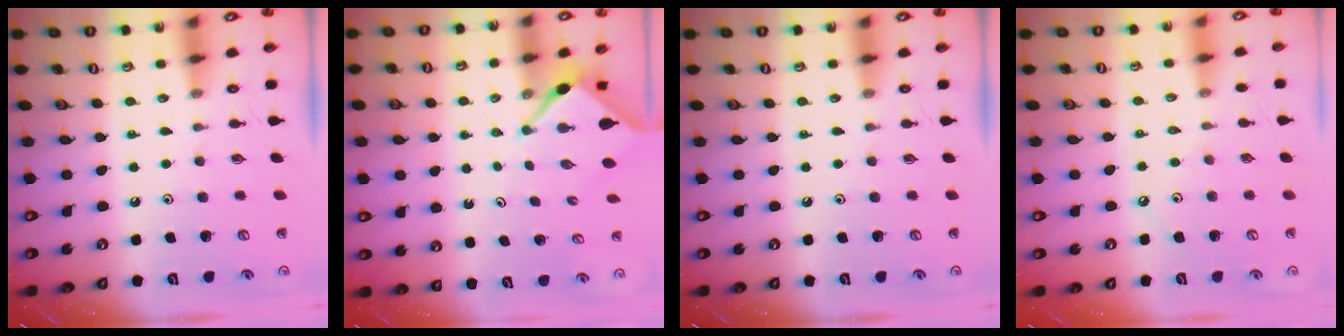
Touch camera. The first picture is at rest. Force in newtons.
{"total": 2.4, "press": 2.4, "slide": 0.2}
{"total": 0.0}
{"total": 2.0, "press": 1.9, "slide": 0.4}